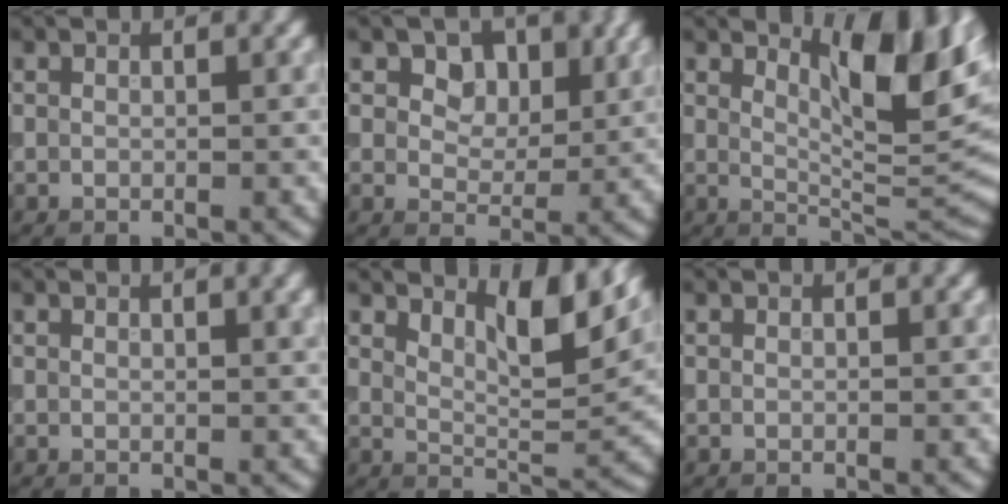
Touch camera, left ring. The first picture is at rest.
{"total": 4.0, "force": [1.9, 2.7, 2.3], "torque": [-0.028, -0.004, 0.021]}
{"total": 8.5, "force": [3.4, 2.7, 7.3], "torque": [-0.107, -0.006, 0.058]}
{"total": 1.3, "force": [0.7, 0.1, 1.1], "torque": [-0.009, -0.001, 0.011]}
{"total": 5.6, "force": [4.0, 1.3, 3.7], "torque": [-0.061, -0.003, 0.062]}
{"total": 0.0}